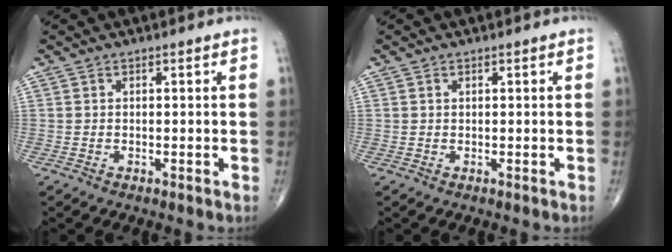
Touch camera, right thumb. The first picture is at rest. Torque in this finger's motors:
{"motor_torque": [-0.02, -0.18, -0.14, -0.04, 0.05]}